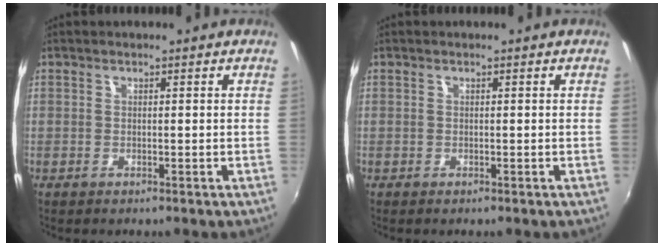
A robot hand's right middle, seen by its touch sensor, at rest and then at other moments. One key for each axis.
{"total": 0.0}